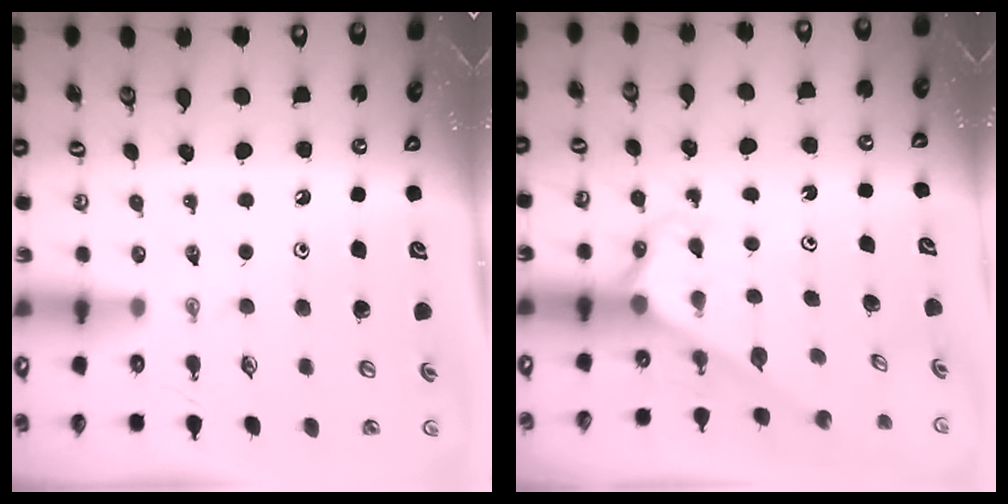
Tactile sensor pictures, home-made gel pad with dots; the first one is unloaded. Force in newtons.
{"total": 2.6, "press": 2.6, "slide": 0.2}